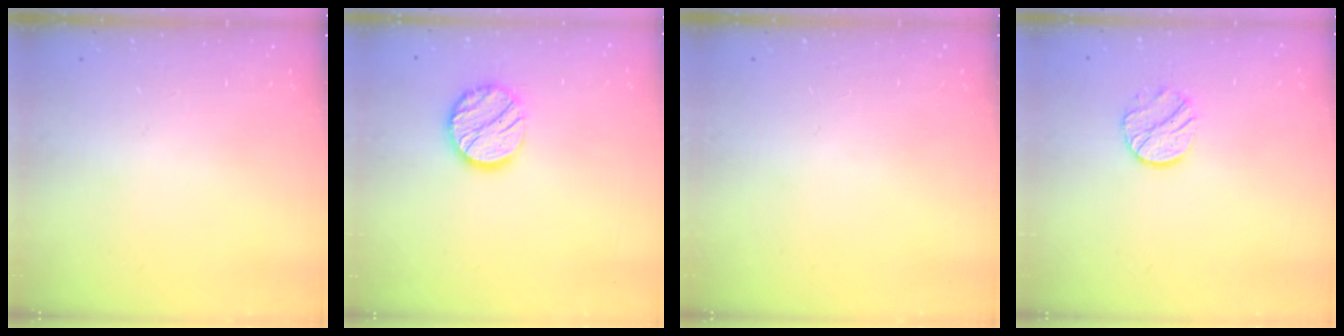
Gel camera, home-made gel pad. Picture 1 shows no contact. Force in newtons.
{"total": 12.6, "press": 12.6, "slide": 0.5}
{"total": 0.0}
{"total": 8.6, "press": 8.5, "slide": 0.1}